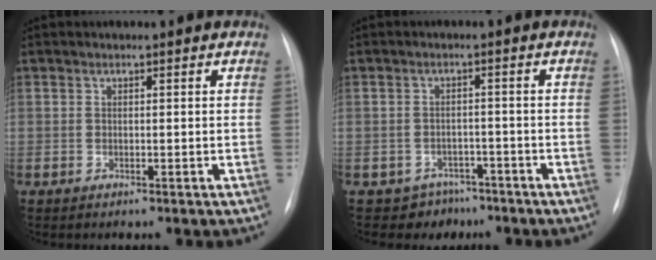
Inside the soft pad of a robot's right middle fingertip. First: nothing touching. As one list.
[{"total": 4.6, "force": [-3.4, 3.0, -0.5], "torque": [0.013, 0.013, -0.046]}]